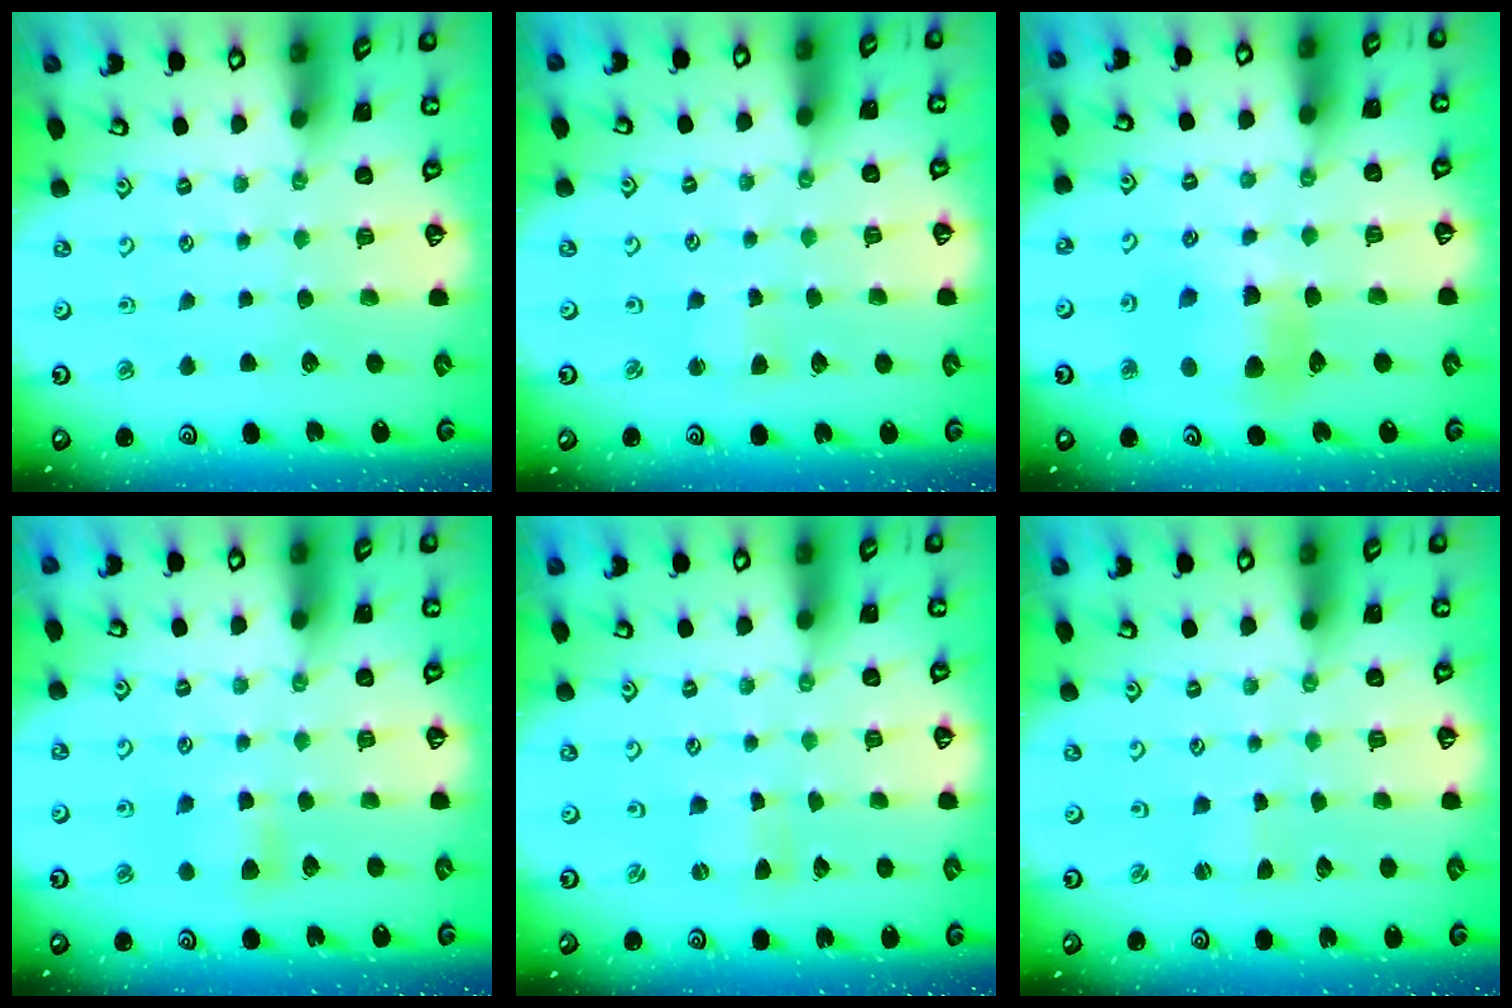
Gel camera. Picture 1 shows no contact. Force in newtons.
{"total": 2.2, "press": 2.2, "slide": 0.3}
{"total": 8.1, "press": 7.9, "slide": 1.3}
{"total": 5.2, "press": 5.2, "slide": 0.6}
{"total": 0.0}
{"total": 1.1, "press": 1.1, "slide": 0.2}